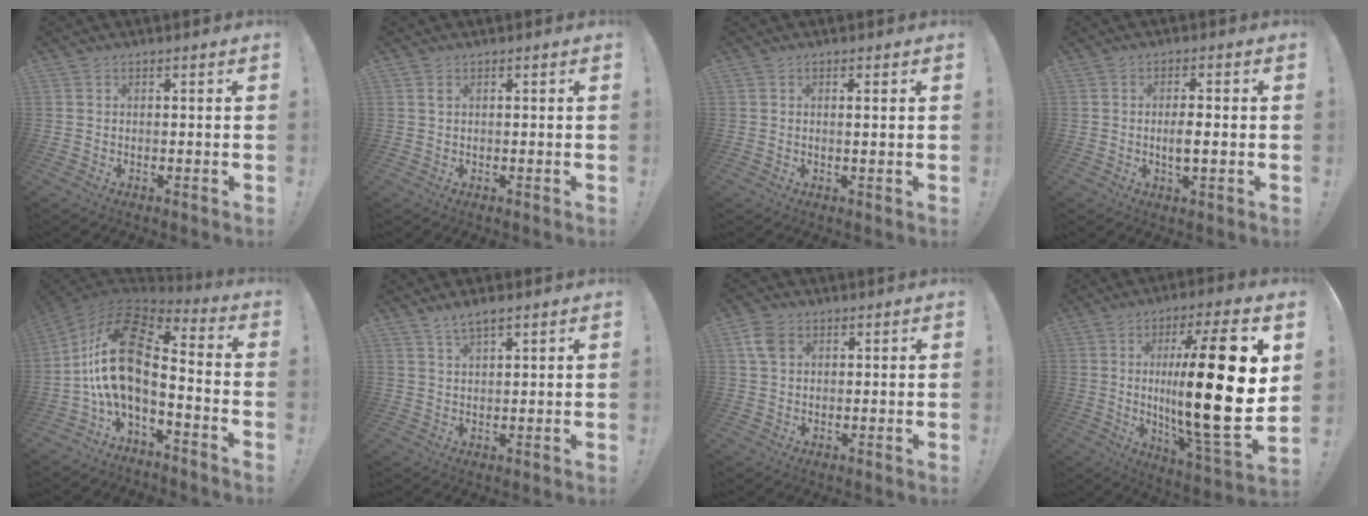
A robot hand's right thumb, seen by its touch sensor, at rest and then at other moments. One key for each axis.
{"total": 0.5, "fx": 0.3, "fy": 0.3, "fz": 0.4, "tx": -0.006, "ty": 0.000, "tz": 0.004}
{"total": 1.6, "fx": 0.5, "fy": -0.1, "fz": 1.5, "tx": -0.022, "ty": -0.004, "tz": 0.005}
{"total": 4.0, "fx": -0.6, "fy": 1.1, "fz": 3.8, "tx": -0.051, "ty": -0.004, "tz": -0.014}
{"total": 17.3, "fx": 1.5, "fy": 8.1, "fz": 15.2, "tx": -0.308, "ty": -0.011, "tz": 0.028}
{"total": 3.8, "fx": 2.8, "fy": 0.6, "fz": 2.4, "tx": -0.042, "ty": -0.015, "tz": 0.048}
{"total": 6.0, "fx": 2.1, "fy": 4.3, "fz": 3.7, "tx": -0.073, "ty": 0.005, "tz": 0.042}
{"total": 26.6, "fx": 1.9, "fy": 5.1, "fz": 26.0, "tx": -0.447, "ty": -0.020, "tz": 0.022}